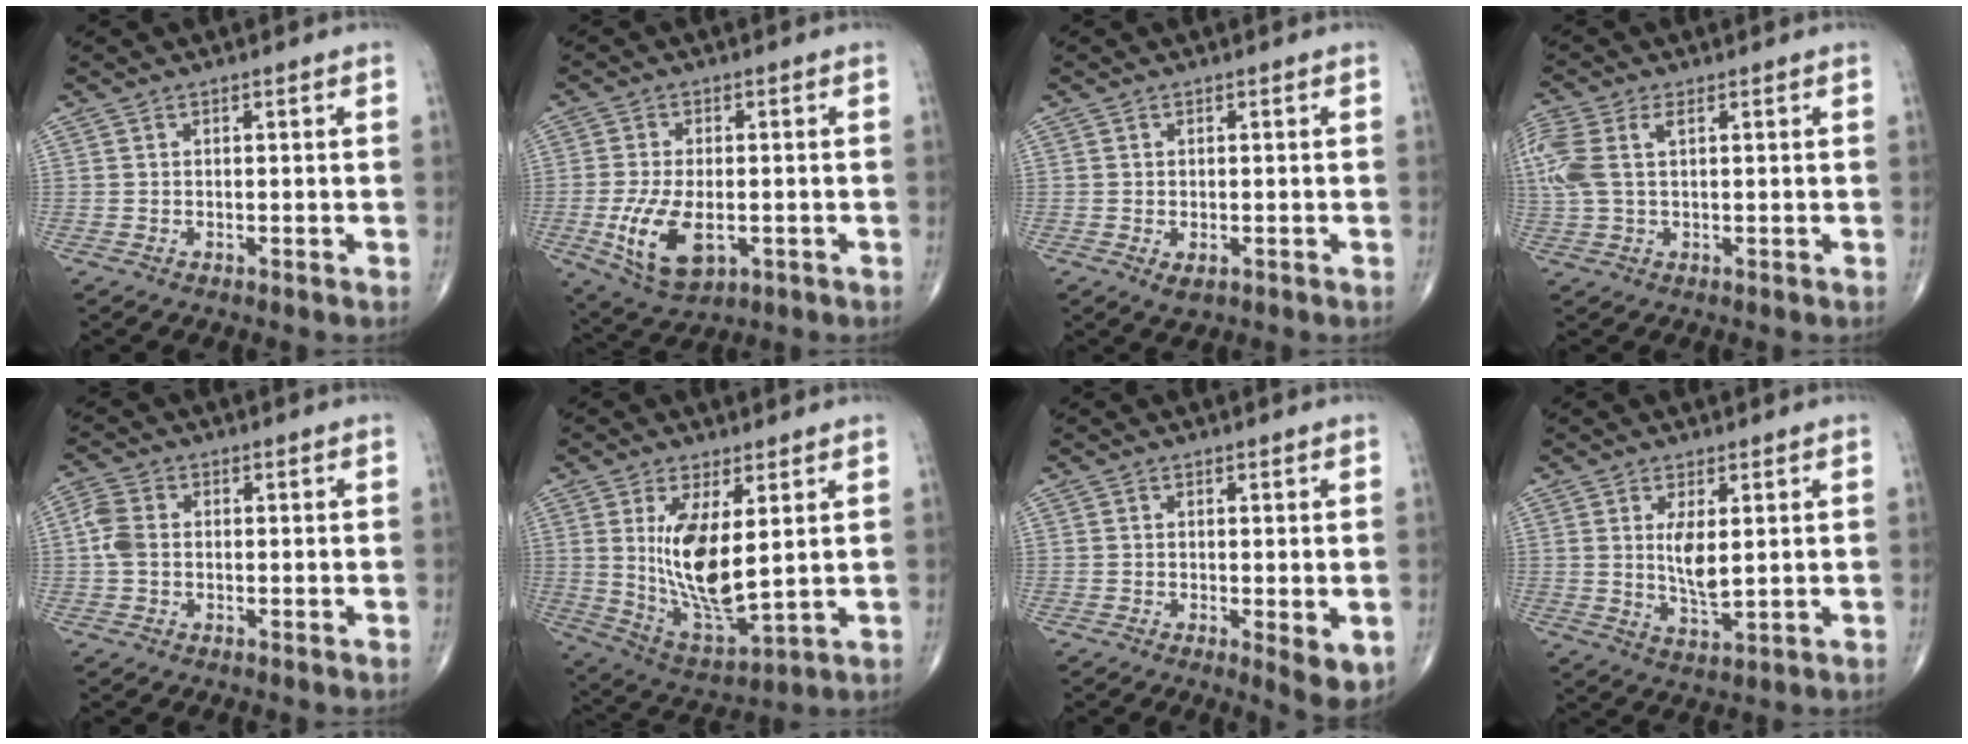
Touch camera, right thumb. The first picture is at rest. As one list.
[{"total": 11.1, "force": [-2.8, 5.7, 9.1], "torque": [-0.175, -0.008, -0.038]}, {"total": 2.4, "force": [-0.9, 1.3, 1.8], "torque": [-0.029, -0.001, -0.009]}, {"total": 9.1, "force": [2.3, 5.0, 7.2], "torque": [-0.211, 0.023, 0.049]}, {"total": 4.0, "force": [-0.2, 2.9, 2.8], "torque": [-0.070, 0.010, -0.011]}, {"total": 13.6, "force": [2.6, 5.2, 12.3], "torque": [-0.225, -0.032, 0.066]}, {"total": 5.1, "force": [-1.1, 1.6, 4.7], "torque": [-0.069, -0.015, -0.017]}, {"total": 5.5, "force": [1.1, 1.8, 5.0], "torque": [-0.090, -0.021, 0.026]}]